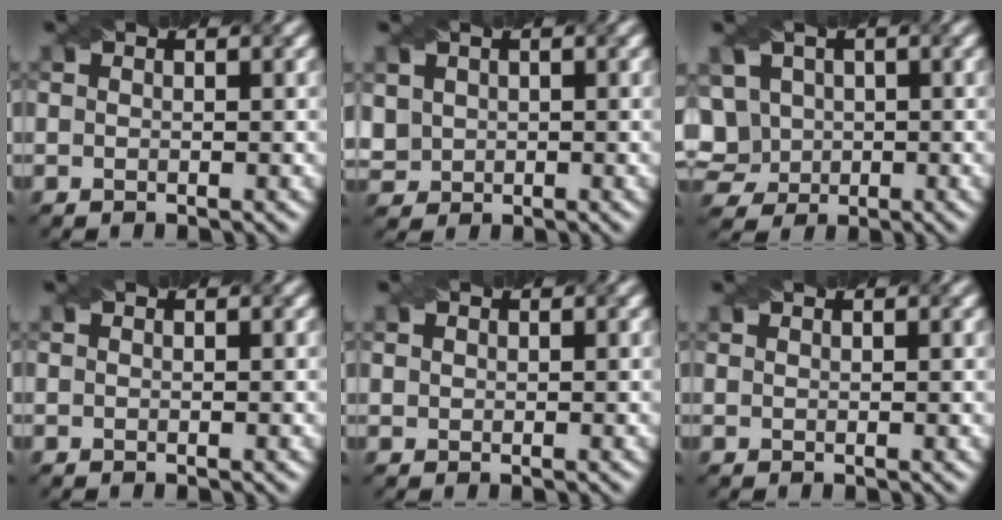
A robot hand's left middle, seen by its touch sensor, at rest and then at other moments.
{"total": 2.2, "force": [0.5, 2.0, 0.6], "torque": [-0.022, 0.000, 0.019]}
{"total": 8.2, "force": [1.0, 7.0, 4.1], "torque": [-0.089, 0.027, -0.005]}
{"total": 0.0}
{"total": 0.9, "force": [0.6, 0.7, 0.2], "torque": [-0.005, 0.000, 0.010]}
{"total": 0.7, "force": [0.7, 0.1, 0.3], "torque": [-0.007, 0.000, 0.011]}